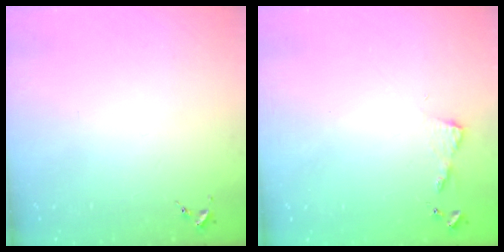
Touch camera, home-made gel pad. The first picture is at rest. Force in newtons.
{"total": 4.5, "press": 4.4, "slide": 0.5}